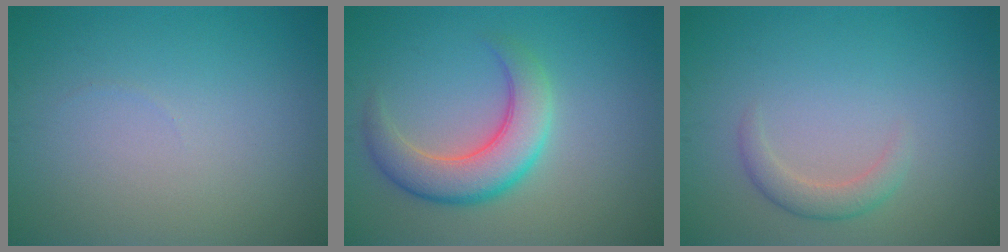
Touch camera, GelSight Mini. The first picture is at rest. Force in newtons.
{"total": 5.6, "press": 5.6, "slide": 0.4}
{"total": 1.9, "press": 1.9, "slide": 0.2}